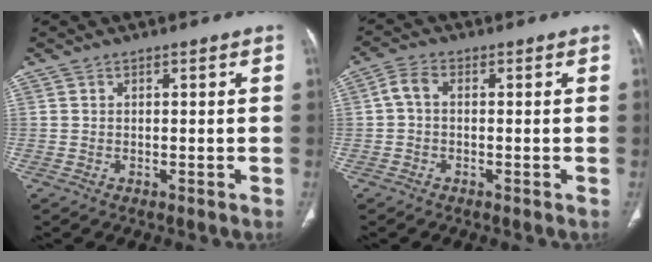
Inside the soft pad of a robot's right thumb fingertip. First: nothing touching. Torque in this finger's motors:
{"motor_torque": [0.01, 0.00, 0.56, -0.56, 0.00]}